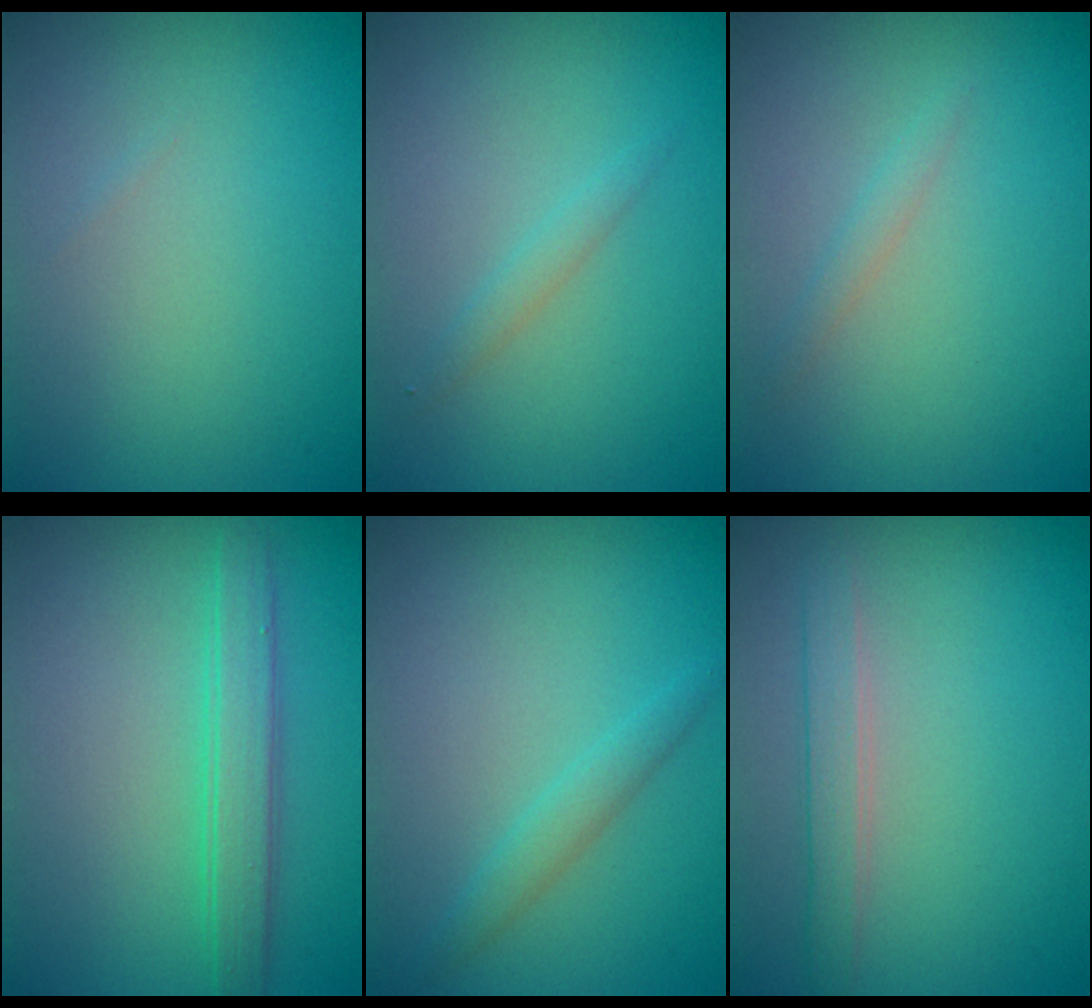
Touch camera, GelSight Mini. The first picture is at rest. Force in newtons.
{"total": 1.0, "press": 1.0, "slide": 0.1}
{"total": 1.0, "press": 1.0, "slide": 0.0}
{"total": 2.8, "press": 2.8, "slide": 0.0}
{"total": 1.7, "press": 1.7, "slide": 0.1}
{"total": 2.1, "press": 2.1, "slide": 0.2}